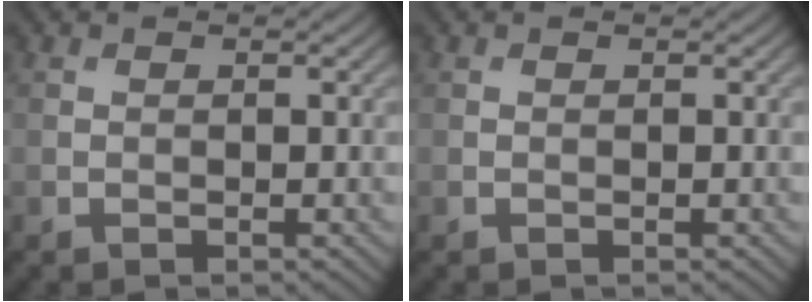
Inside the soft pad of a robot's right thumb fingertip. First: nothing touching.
{"total": 0.0}